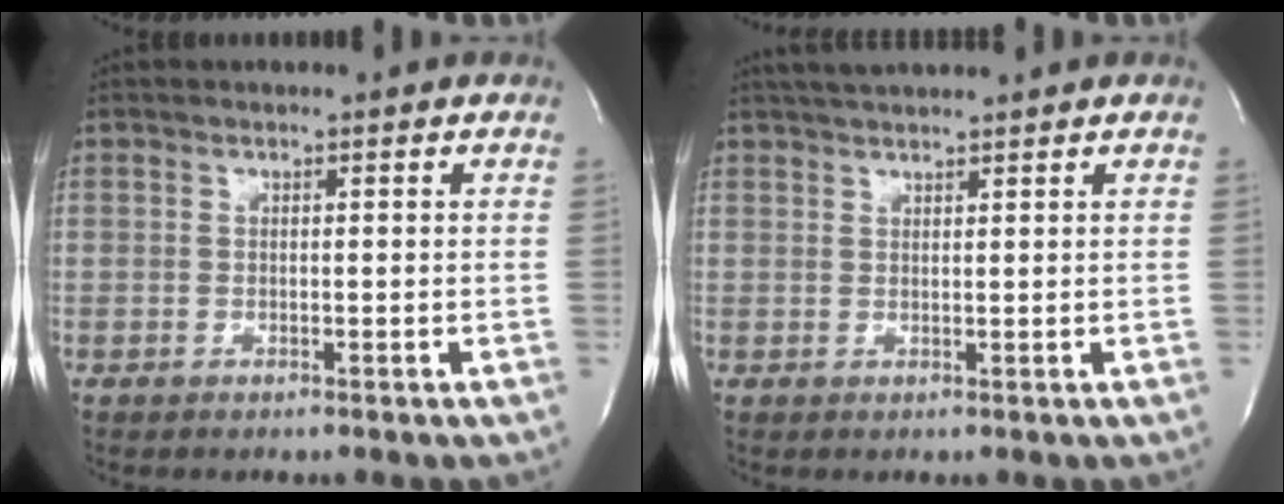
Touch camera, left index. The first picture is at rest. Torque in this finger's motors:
{"motor_torque": [0.04, -0.08, 0.58, 0.13]}